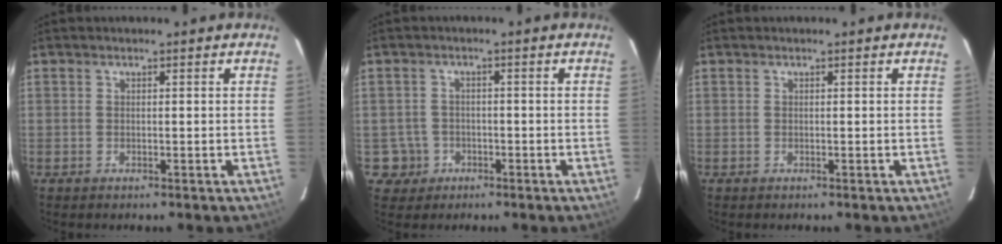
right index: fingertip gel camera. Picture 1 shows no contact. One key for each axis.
{"total": 4.4, "fx": -1.5, "fy": 4.1, "fz": 0.0, "tx": -0.008, "ty": 0.020, "tz": -0.022}
{"total": 0.0}